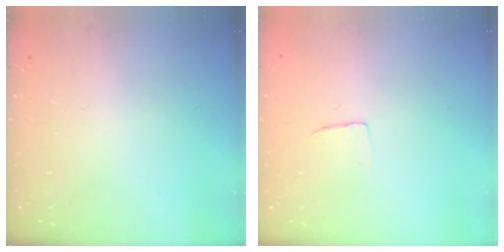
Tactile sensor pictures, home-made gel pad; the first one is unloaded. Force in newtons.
{"total": 2.4, "press": 2.4, "slide": 0.1}